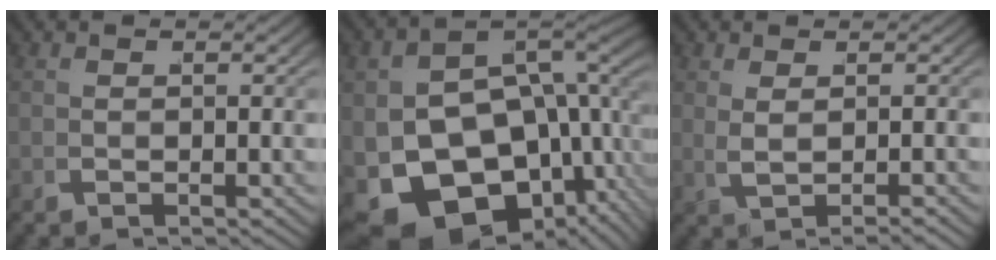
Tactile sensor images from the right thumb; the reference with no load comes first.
{"total": 19.7, "force": [-2.9, 15.0, 12.4], "torque": [-0.256, -0.072, -0.025]}
{"total": 1.6, "force": [0.3, 0.2, 1.6], "torque": [-0.035, 0.002, 0.015]}